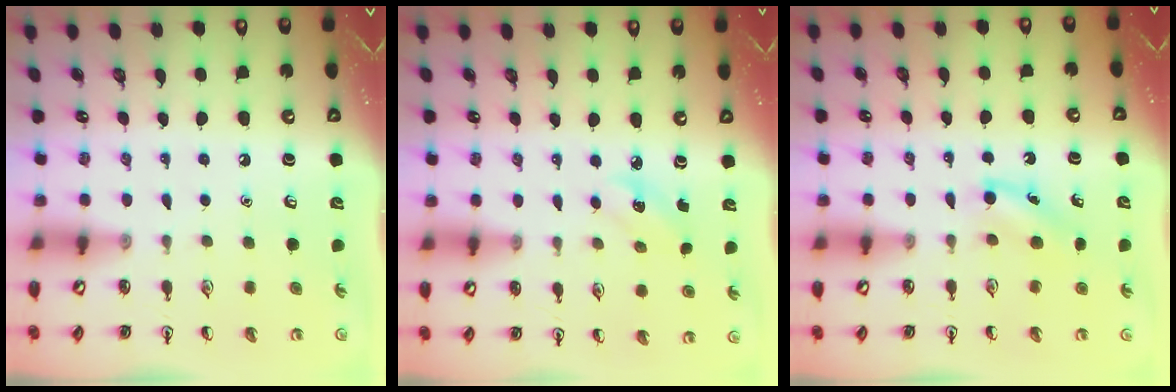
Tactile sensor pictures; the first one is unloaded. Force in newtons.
{"total": 2.4, "press": 2.2, "slide": 0.9}
{"total": 5.1, "press": 4.8, "slide": 1.8}